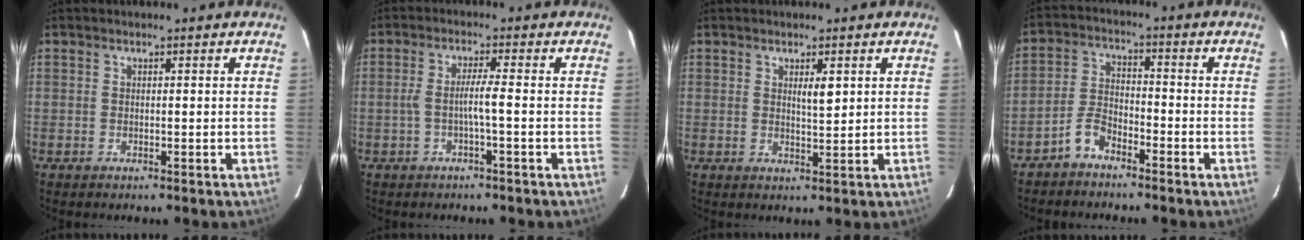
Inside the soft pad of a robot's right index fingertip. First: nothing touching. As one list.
[{"total": 3.2, "force": [-0.7, -0.3, 3.2], "torque": [-0.057, 0.006, -0.013]}, {"total": 2.4, "force": [1.0, 0.5, 2.2], "torque": [-0.037, -0.004, 0.017]}, {"total": 4.6, "force": [-3.5, 2.1, 2.0], "torque": [-0.047, 0.006, -0.072]}]